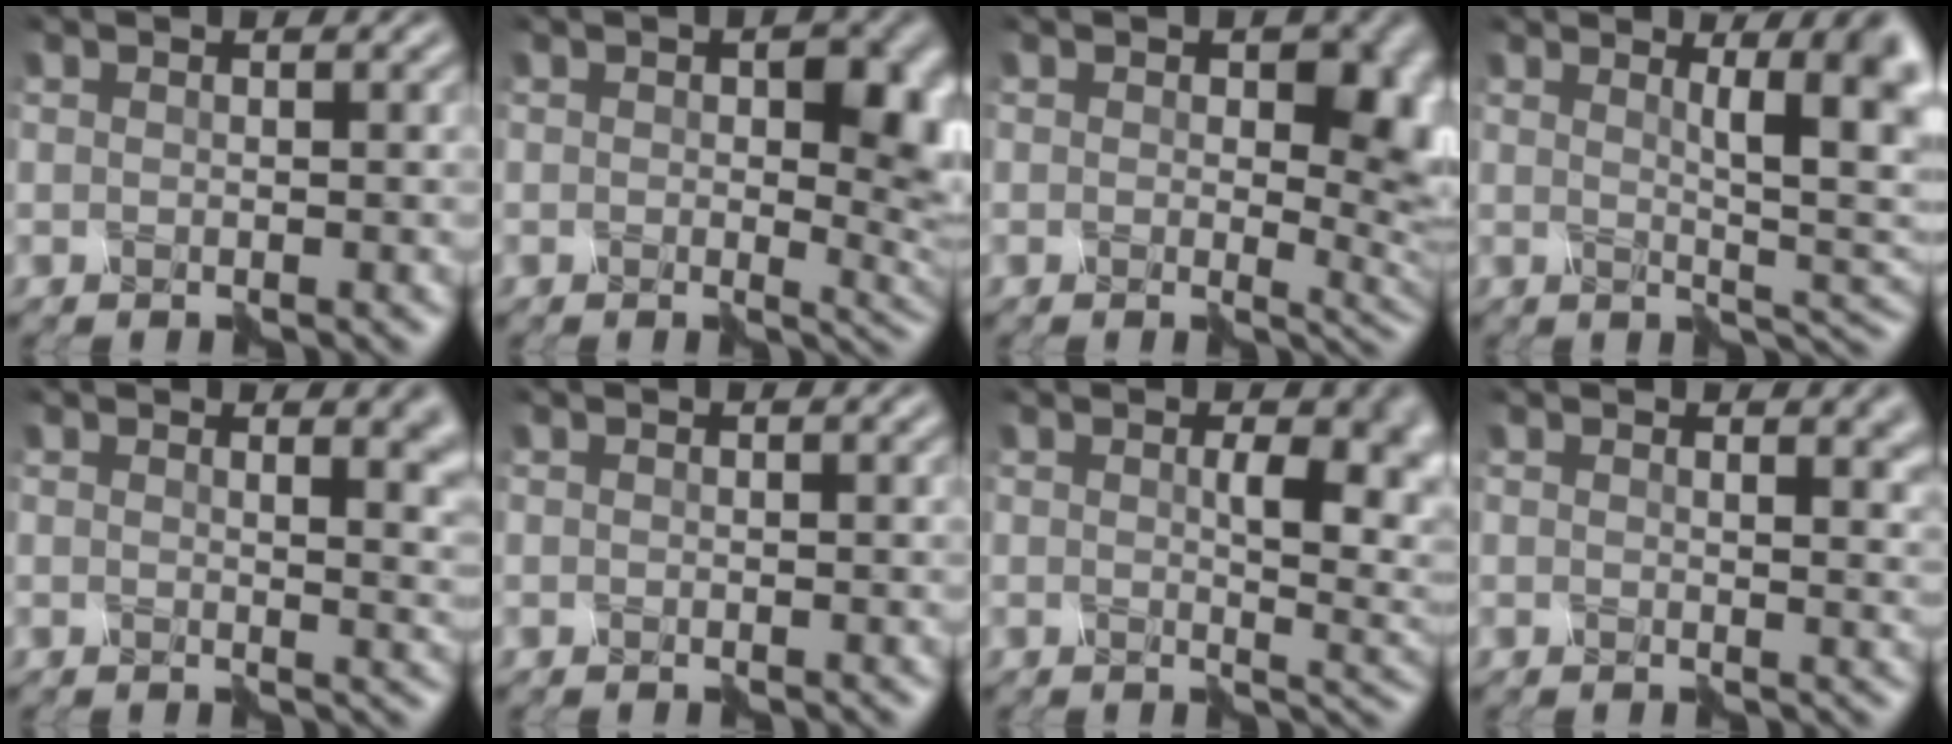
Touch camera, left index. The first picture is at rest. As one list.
[{"total": 7.0, "force": [0.8, 3.7, 5.9], "torque": [-0.063, -0.003, 0.009]}, {"total": 7.9, "force": [0.8, 4.9, 6.1], "torque": [-0.064, -0.005, 0.013]}, {"total": 7.8, "force": [2.3, 1.9, 7.3], "torque": [-0.078, 0.007, 0.031]}, {"total": 6.4, "force": [2.6, 3.0, 5.0], "torque": [-0.011, 0.010, 0.028]}, {"total": 0.0}, {"total": 6.8, "force": [1.1, 2.5, 6.2], "torque": [-0.074, -0.001, 0.018]}, {"total": 4.7, "force": [2.1, 2.4, 3.5], "torque": [-0.001, 0.007, 0.021]}]